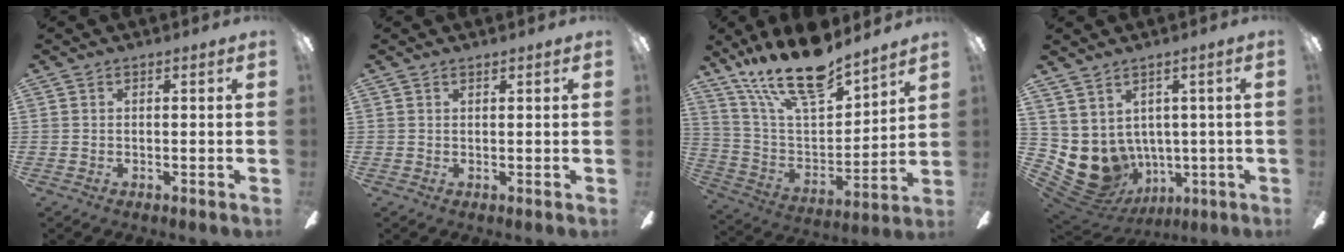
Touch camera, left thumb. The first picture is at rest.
{"total": 0.7, "force": [0.7, 0.0, 0.1], "torque": [-0.002, 0.000, 0.012]}
{"total": 20.0, "force": [15.8, 6.3, 10.6], "torque": [-0.213, -0.095, 0.280]}
{"total": 8.4, "force": [-0.3, 7.7, 3.4], "torque": [-0.103, -0.025, 0.007]}